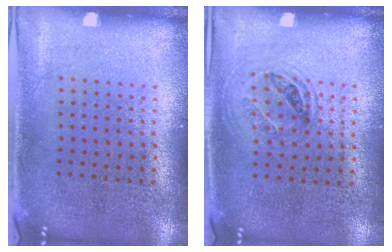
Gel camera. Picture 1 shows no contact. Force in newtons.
{"total": 1.1, "press": 1.0, "slide": 0.5}